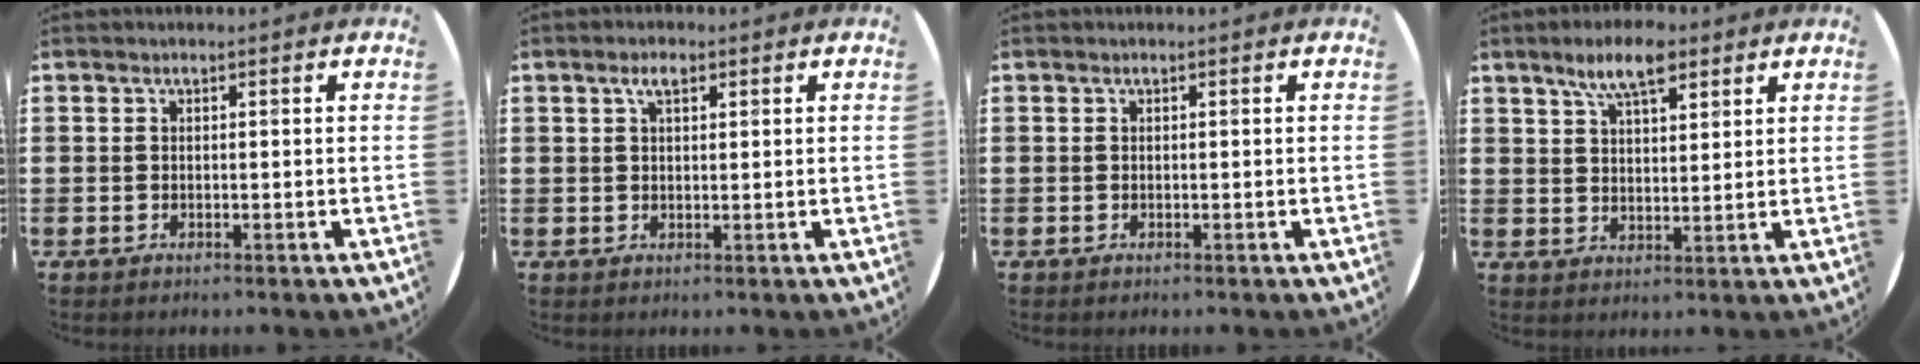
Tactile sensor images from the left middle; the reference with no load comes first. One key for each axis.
{"total": 2.2, "fx": 1.4, "fy": 0.9, "fz": 1.5, "tx": -0.024, "ty": 0.004, "tz": 0.021}
{"total": 0.0}
{"total": 6.9, "fx": 4.9, "fy": 2.5, "fz": 4.1, "tx": -0.075, "ty": -0.008, "tz": 0.084}